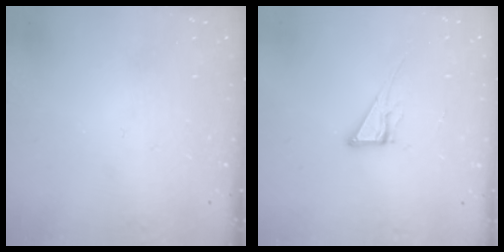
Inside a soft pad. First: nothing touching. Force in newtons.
{"total": 6.8, "press": 6.8, "slide": 0.2}